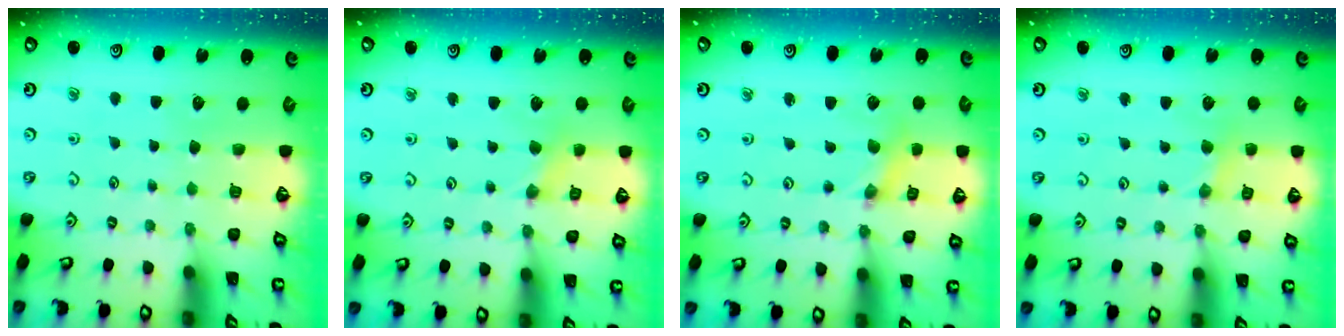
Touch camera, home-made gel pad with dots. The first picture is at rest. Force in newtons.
{"total": 2.9, "press": 2.9, "slide": 0.6}
{"total": 2.0, "press": 2.0, "slide": 0.3}
{"total": 3.3, "press": 3.3, "slide": 0.4}